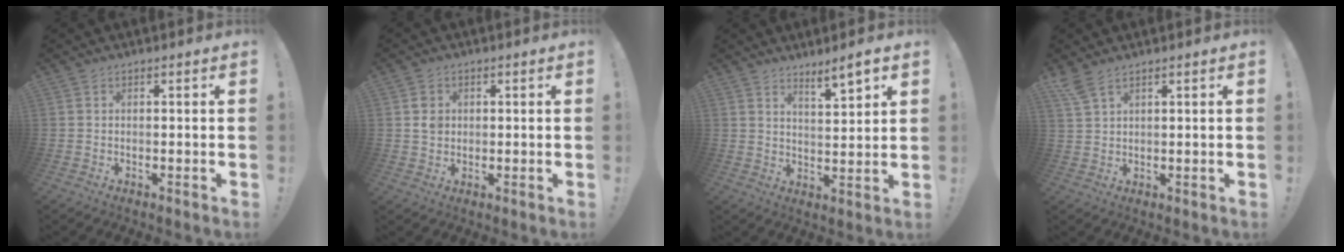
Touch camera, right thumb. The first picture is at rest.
{"total": 3.7, "force": [0.8, 3.3, 1.4], "torque": [-0.011, 0.001, 0.013]}
{"total": 6.6, "force": [5.0, 1.0, 4.1], "torque": [-0.043, -0.038, 0.080]}
{"total": 4.1, "force": [3.0, 0.9, 2.6], "torque": [-0.057, -0.011, 0.058]}